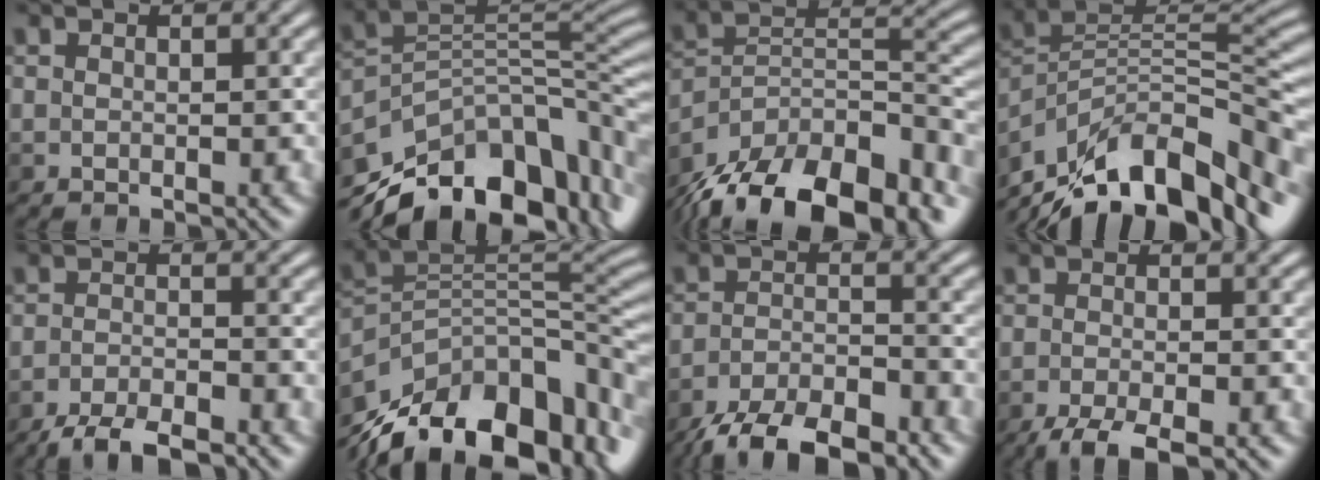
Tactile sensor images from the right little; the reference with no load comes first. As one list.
[{"total": 13.6, "force": [-10.6, 5.9, 6.1], "torque": [-0.125, 0.012, -0.179]}, {"total": 18.0, "force": [-15.2, 6.7, 7.0], "torque": [-0.151, -0.012, -0.229]}, {"total": 14.0, "force": [-11.1, 5.1, 6.8], "torque": [-0.131, 0.029, -0.192]}, {"total": 4.3, "force": [-3.9, 0.3, 1.9], "torque": [-0.042, -0.002, -0.078]}, {"total": 14.0, "force": [-10.2, 6.1, 7.4], "torque": [-0.135, 0.021, -0.182]}, {"total": 6.5, "force": [-5.9, 1.1, 2.7], "torque": [-0.052, -0.002, -0.111]}, {"total": 4.4, "force": [-3.0, 1.1, 3.0], "torque": [-0.065, -0.005, -0.058]}]